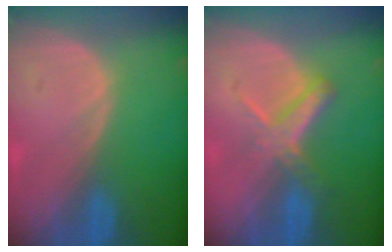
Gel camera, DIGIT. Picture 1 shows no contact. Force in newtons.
{"total": 5.6, "press": 5.2, "slide": 2.2}